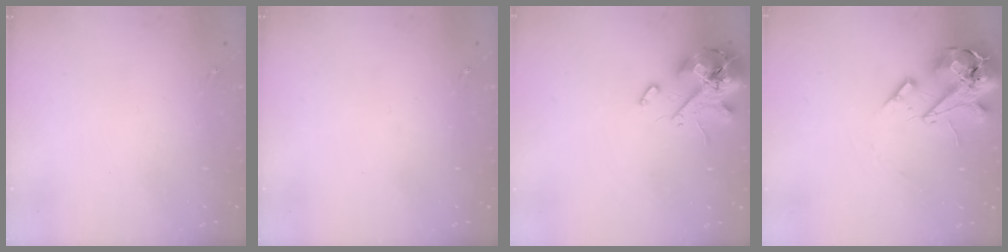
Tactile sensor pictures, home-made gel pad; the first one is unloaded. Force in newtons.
{"total": 0.0}
{"total": 13.6, "press": 13.5, "slide": 2.2}
{"total": 16.2, "press": 16.0, "slide": 2.7}